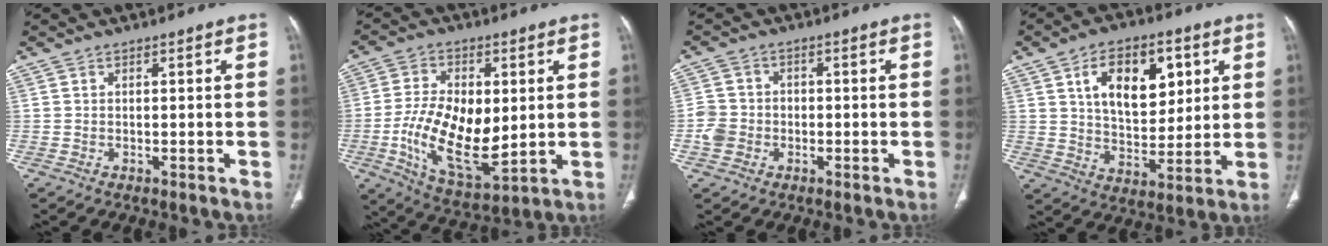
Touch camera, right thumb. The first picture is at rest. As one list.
[{"total": 16.3, "force": [-0.5, 8.3, 14.0], "torque": [-0.241, -0.017, 0.002]}, {"total": 4.6, "force": [-1.3, 4.1, 1.7], "torque": [-0.021, 0.014, -0.029]}, {"total": 15.4, "force": [5.5, 9.1, 11.1], "torque": [-0.128, -0.020, 0.096]}]